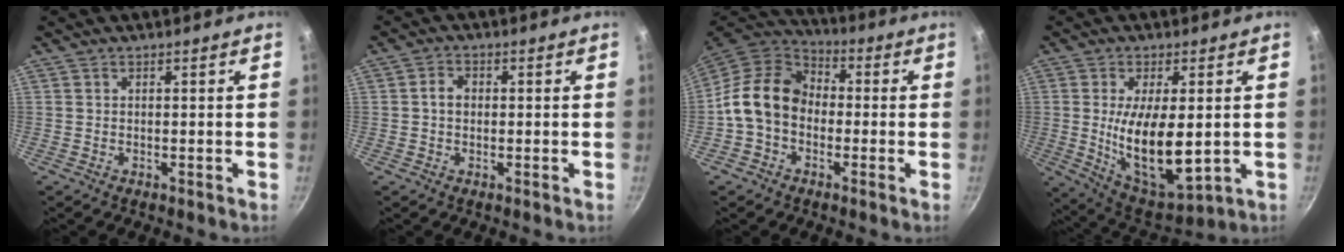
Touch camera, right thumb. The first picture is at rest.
{"total": 2.0, "force": [0.1, 1.6, 1.3], "torque": [-0.018, 0.006, -0.001]}
{"total": 13.0, "force": [-1.1, 10.1, 8.1], "torque": [-0.110, 0.034, -0.042]}
{"total": 15.8, "force": [-0.3, 6.7, 14.3], "torque": [-0.239, -0.021, 0.010]}